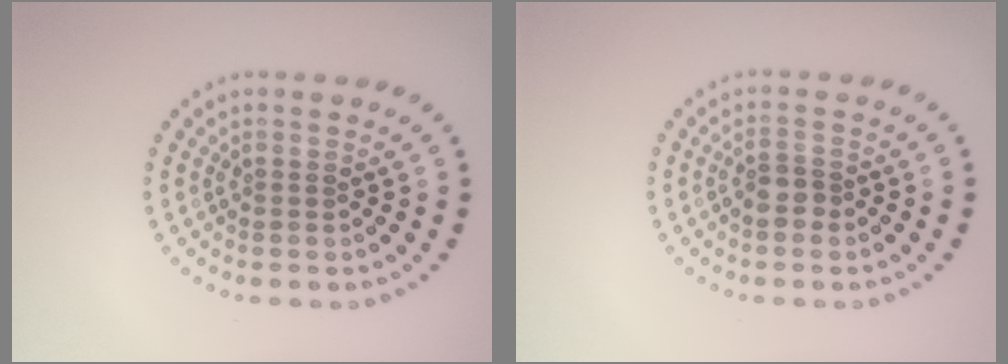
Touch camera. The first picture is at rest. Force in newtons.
{"total": 1.9, "press": 1.6, "slide": 1.0}